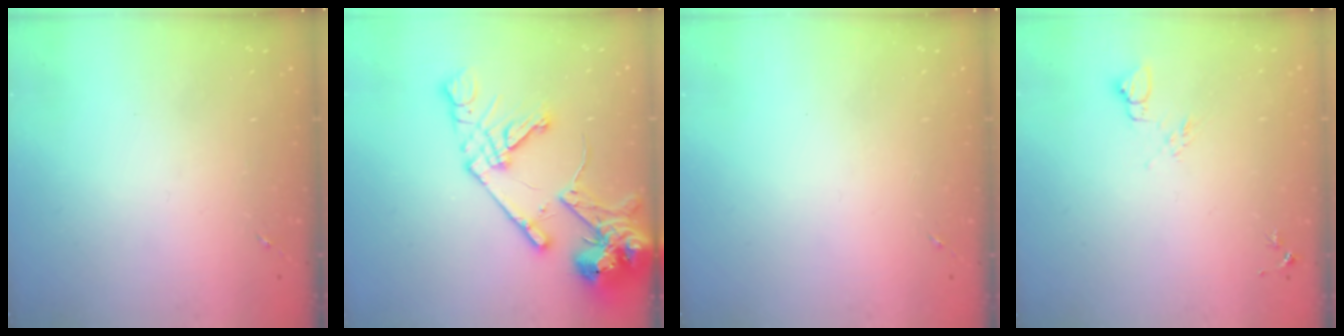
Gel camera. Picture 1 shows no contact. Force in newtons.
{"total": 18.1, "press": 17.9, "slide": 2.8}
{"total": 0.0}
{"total": 6.6, "press": 6.5, "slide": 0.8}